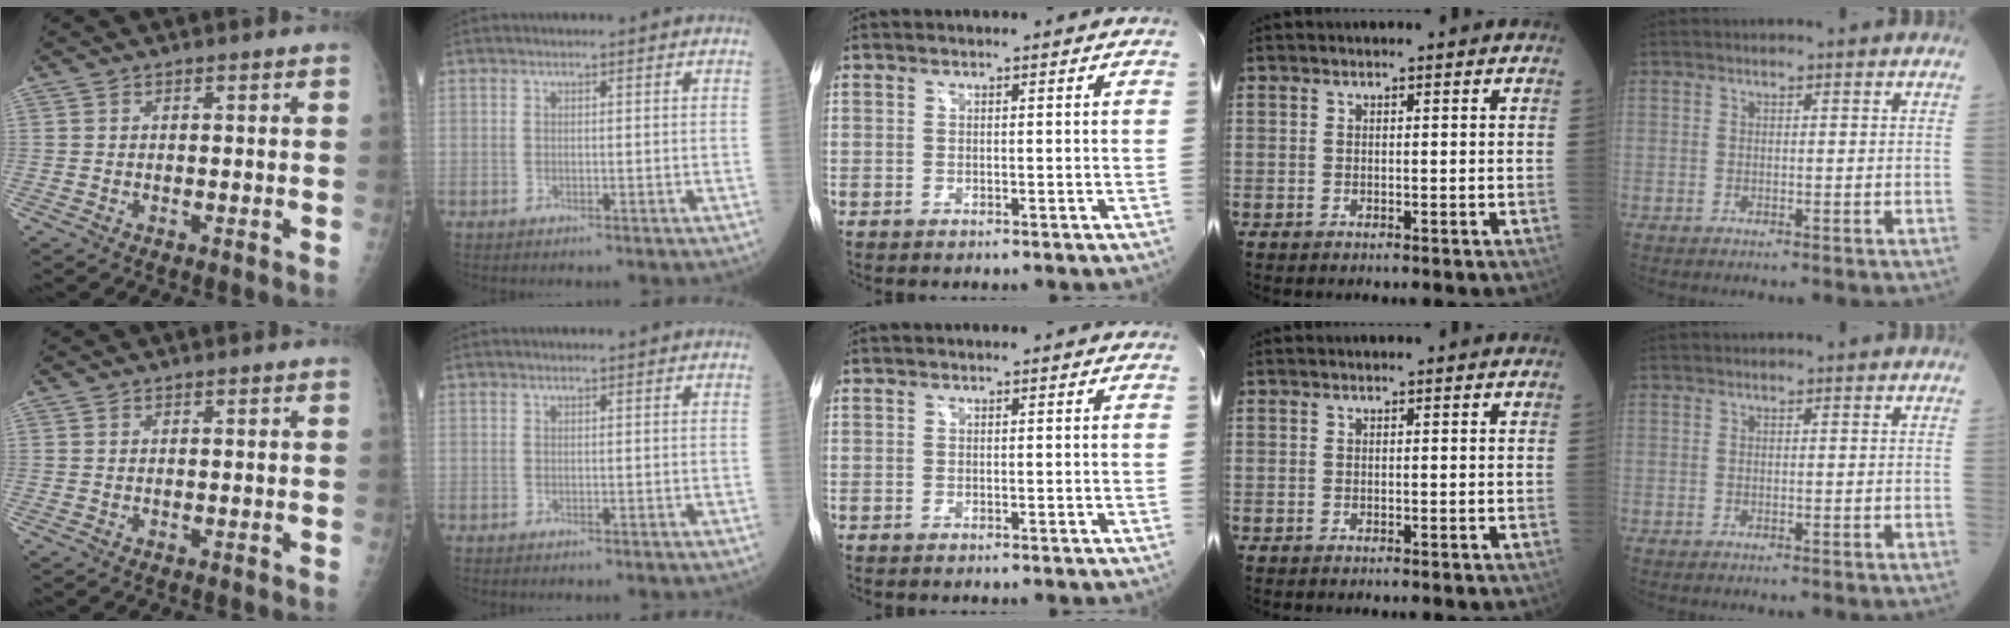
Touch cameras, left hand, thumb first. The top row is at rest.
{}